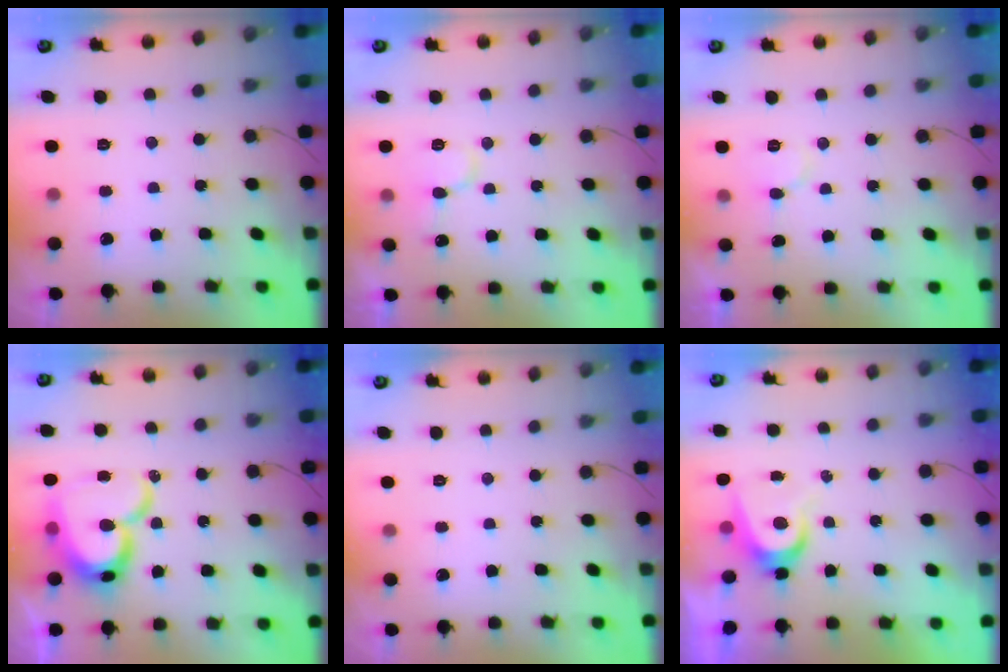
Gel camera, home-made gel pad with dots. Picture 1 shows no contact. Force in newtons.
{"total": 9.2, "press": 9.1, "slide": 1.4}
{"total": 5.6, "press": 5.6, "slide": 0.5}
{"total": 19.7, "press": 19.6, "slide": 1.6}
{"total": 0.0}
{"total": 6.2, "press": 6.1, "slide": 0.7}